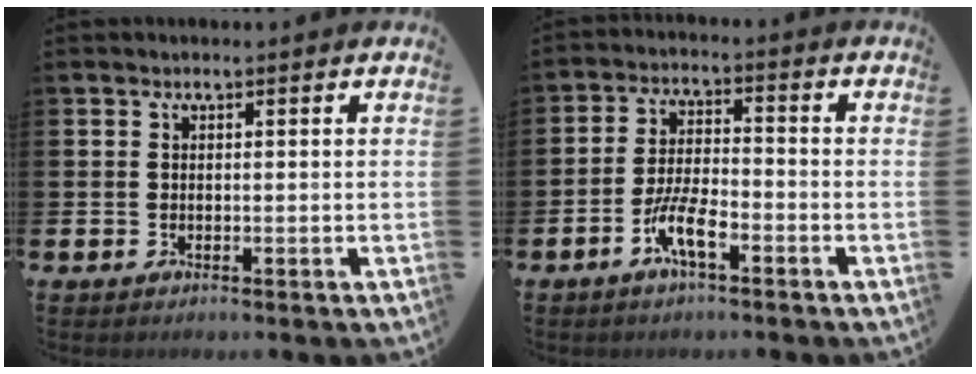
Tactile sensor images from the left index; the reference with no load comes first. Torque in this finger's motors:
{"motor_torque": [1.11, 1.03, 0.18, 0.21]}